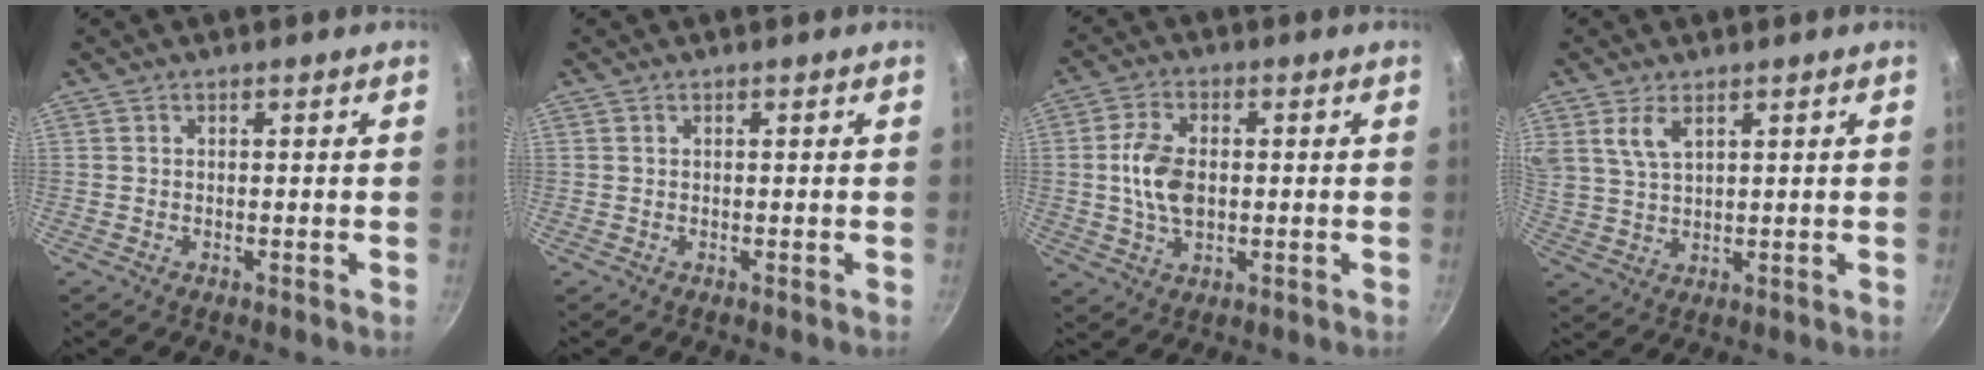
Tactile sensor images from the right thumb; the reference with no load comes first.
{"total": 0.0}
{"total": 8.6, "force": [0.1, 5.2, 6.8], "torque": [-0.130, 0.004, 0.003]}
{"total": 5.3, "force": [2.9, 2.7, 3.6], "torque": [-0.072, -0.011, 0.065]}